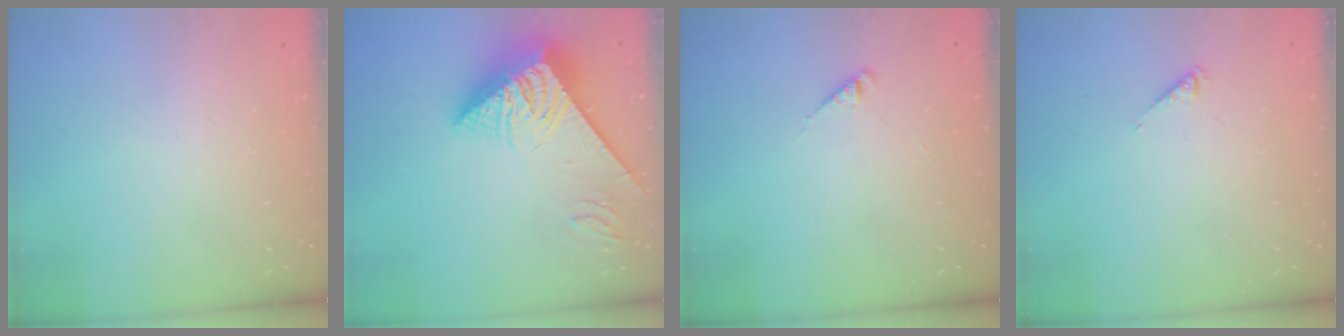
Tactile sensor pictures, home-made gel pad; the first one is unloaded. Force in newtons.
{"total": 9.7, "press": 9.7, "slide": 1.2}
{"total": 1.9, "press": 1.9, "slide": 0.4}
{"total": 0.8, "press": 0.8, "slide": 0.1}